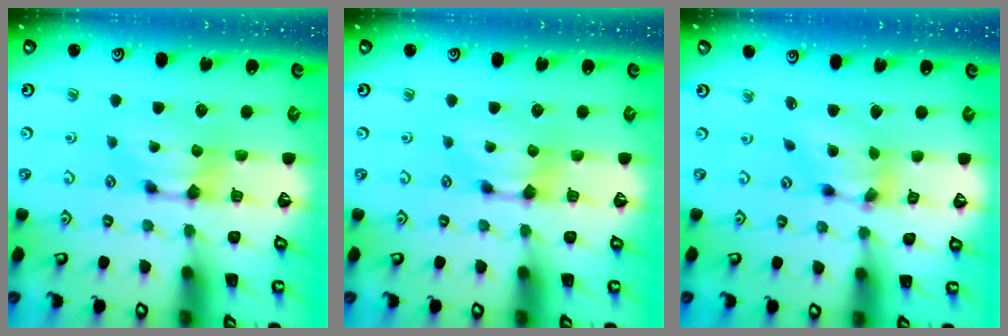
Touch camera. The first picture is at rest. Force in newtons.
{"total": 0.0}
{"total": 5.4, "press": 5.1, "slide": 1.7}